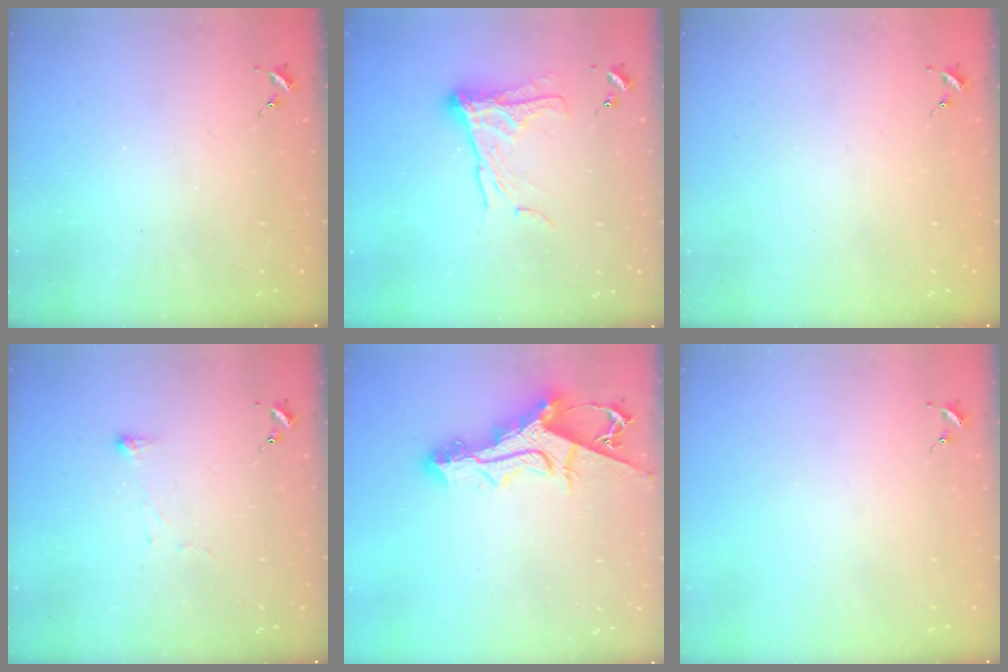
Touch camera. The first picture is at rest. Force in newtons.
{"total": 11.7, "press": 11.7, "slide": 0.6}
{"total": 0.7, "press": 0.7, "slide": 0.0}
{"total": 2.9, "press": 2.8, "slide": 0.6}
{"total": 15.1, "press": 15.0, "slide": 1.3}
{"total": 0.0}